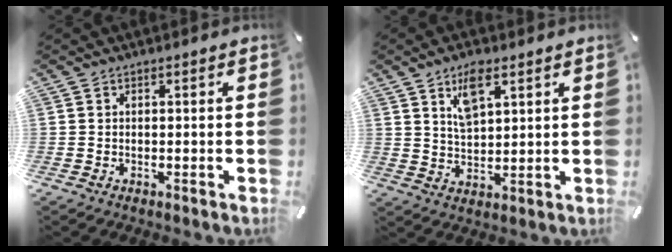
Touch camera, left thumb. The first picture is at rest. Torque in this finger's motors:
{"motor_torque": [0.95, 0.65, 0.89, -0.29, 0.23]}